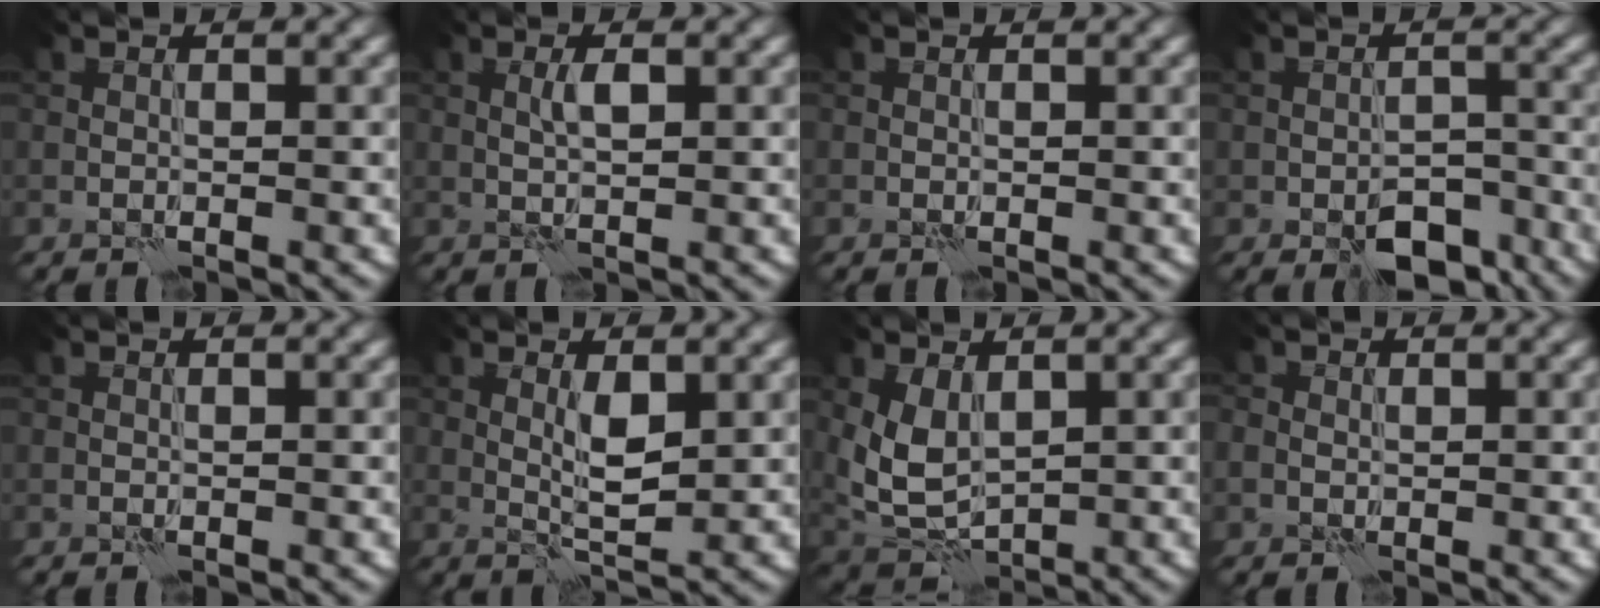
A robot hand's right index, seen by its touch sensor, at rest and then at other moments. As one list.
[{"total": 1.4, "force": [0.6, 0.4, 1.2], "torque": [-0.027, 0.002, 0.010]}, {"total": 0.0}, {"total": 5.6, "force": [-3.8, 2.8, 3.0], "torque": [-0.038, -0.002, -0.054]}, {"total": 0.0}, {"total": 2.6, "force": [0.9, 0.7, 2.3], "torque": [-0.049, -0.006, 0.016]}, {"total": 4.6, "force": [1.1, 3.1, 3.2], "torque": [-0.081, -0.005, 0.027]}, {"total": 1.0, "force": [0.1, 0.9, 0.2], "torque": [-0.004, -0.003, 0.000]}]